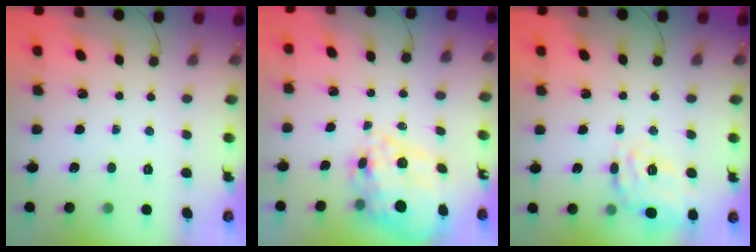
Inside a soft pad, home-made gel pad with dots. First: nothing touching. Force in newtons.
{"total": 14.9, "press": 14.6, "slide": 2.9}
{"total": 13.8, "press": 13.5, "slide": 2.5}